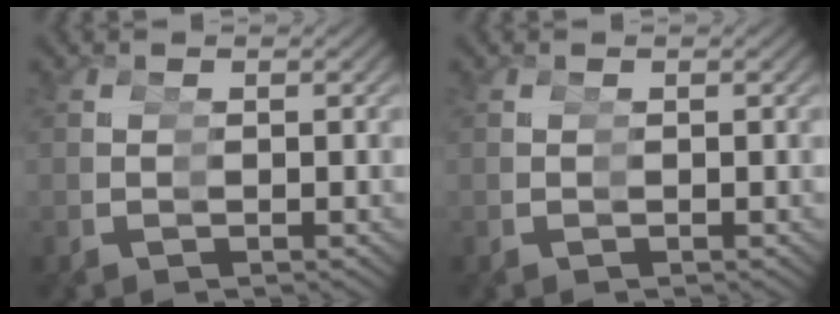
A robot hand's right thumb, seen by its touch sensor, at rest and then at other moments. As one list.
[{"total": 0.0}]